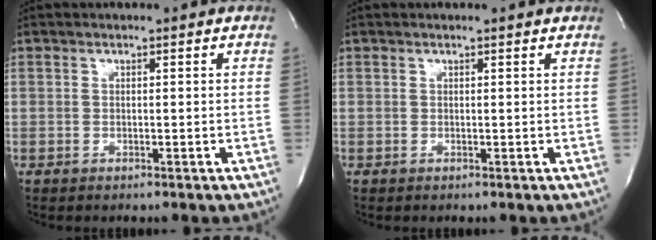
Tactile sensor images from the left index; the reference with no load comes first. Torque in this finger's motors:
{"motor_torque": [0.20, -0.02, 0.02, 0.02]}